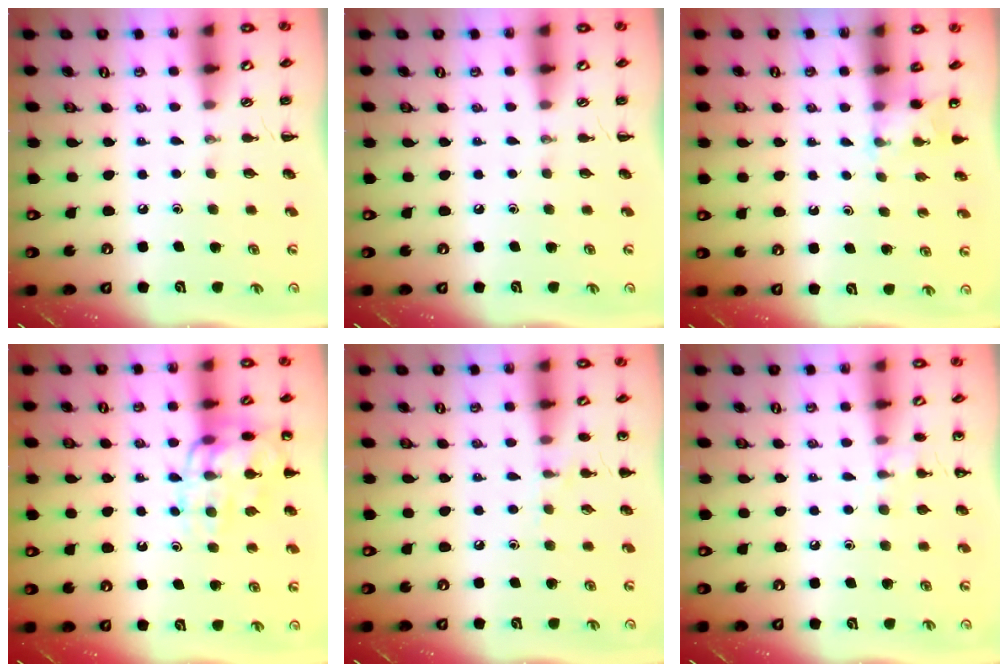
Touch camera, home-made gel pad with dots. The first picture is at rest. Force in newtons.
{"total": 0.0}
{"total": 2.0, "press": 1.9, "slide": 0.6}
{"total": 14.5, "press": 14.4, "slide": 1.6}
{"total": 6.5, "press": 6.2, "slide": 1.9}
{"total": 7.5, "press": 7.2, "slide": 2.0}